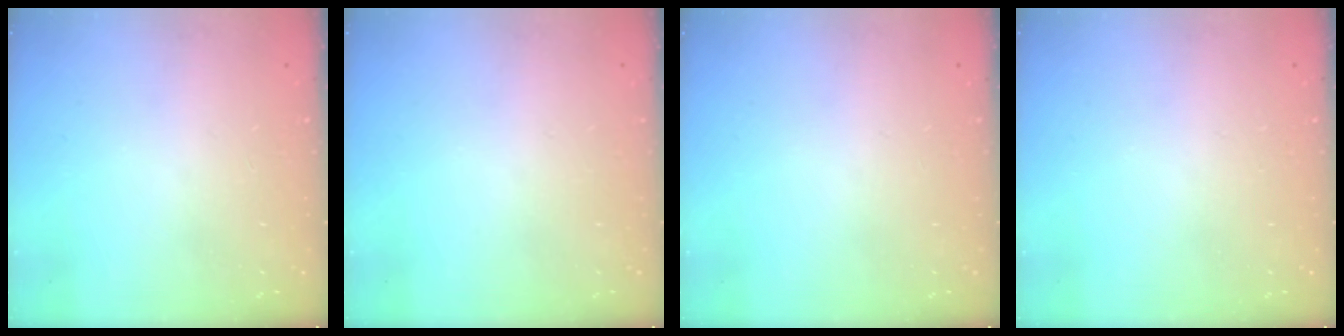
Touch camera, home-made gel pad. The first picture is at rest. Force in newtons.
{"total": 0.0}
{"total": 0.0}
{"total": 0.0}